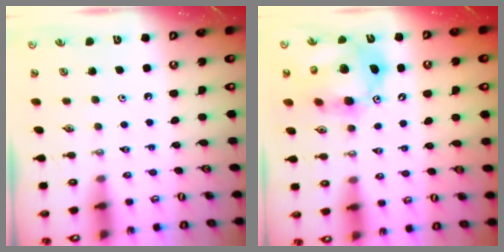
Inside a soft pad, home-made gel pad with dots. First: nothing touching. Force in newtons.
{"total": 14.4, "press": 14.1, "slide": 2.6}